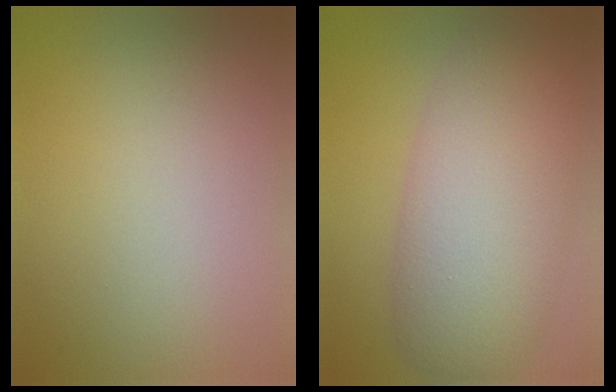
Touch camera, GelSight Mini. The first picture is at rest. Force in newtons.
{"total": 9.0, "press": 8.9, "slide": 0.5}